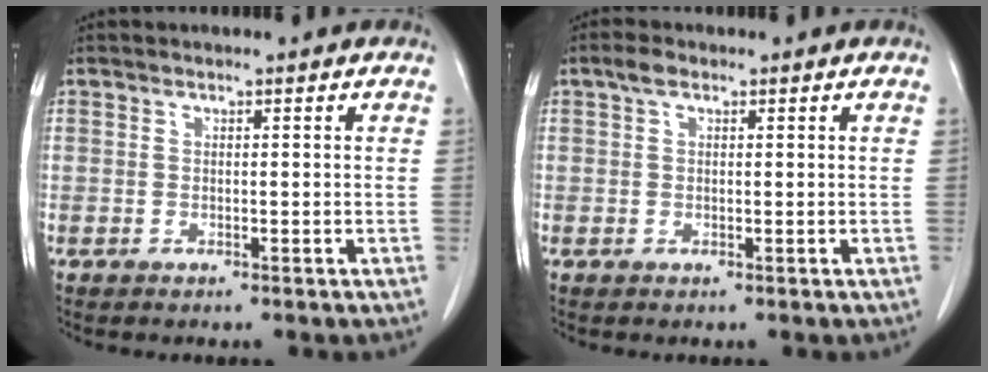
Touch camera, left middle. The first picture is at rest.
{"total": 1.7, "force": [0.9, 0.9, 1.1], "torque": [-0.024, 0.014, 0.017]}